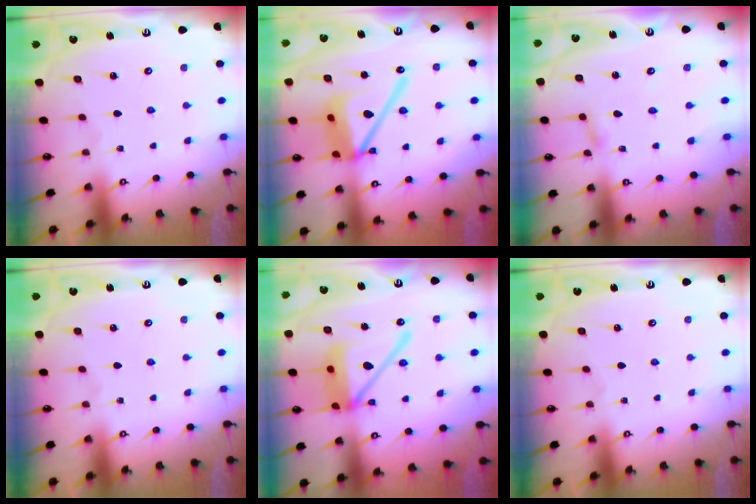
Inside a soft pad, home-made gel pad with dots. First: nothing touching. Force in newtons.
{"total": 16.5, "press": 16.4, "slide": 2.0}
{"total": 3.1, "press": 3.1, "slide": 0.3}
{"total": 0.0}
{"total": 16.8, "press": 16.7, "slide": 1.9}
{"total": 0.0}